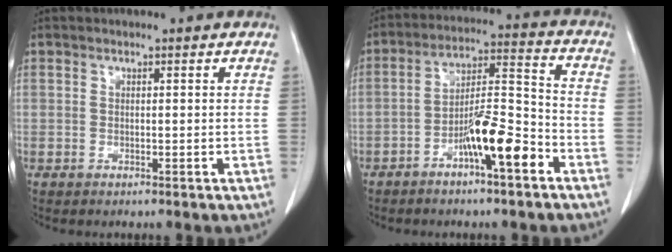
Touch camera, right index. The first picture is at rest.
{"total": 10.4, "force": [-5.2, 1.5, 8.9], "torque": [-0.156, 0.012, -0.090]}